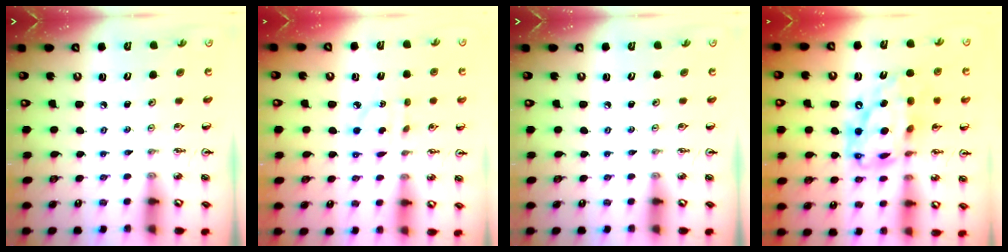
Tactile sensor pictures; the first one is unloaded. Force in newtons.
{"total": 4.6, "press": 4.5, "slide": 0.4}
{"total": 0.0}
{"total": 18.6, "press": 18.5, "slide": 1.9}